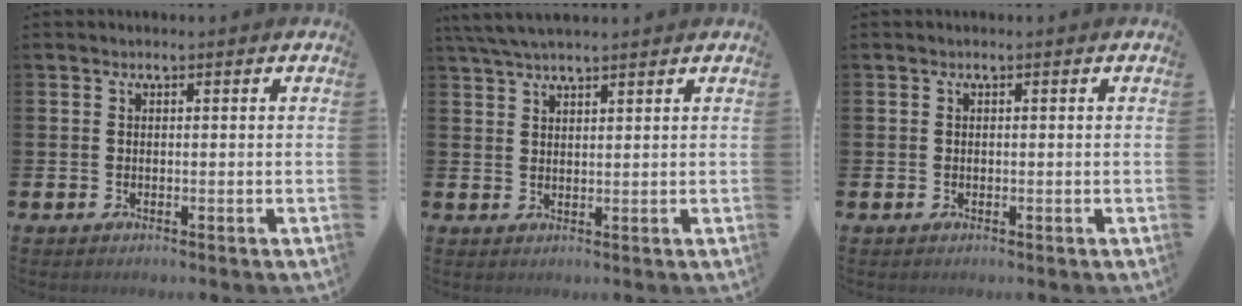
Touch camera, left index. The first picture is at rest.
{"total": 4.3, "force": [3.8, 0.7, 1.8], "torque": [-0.035, -0.010, 0.070]}
{"total": 0.0}